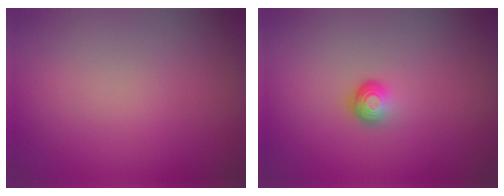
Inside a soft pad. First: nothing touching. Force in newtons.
{"total": 1.7, "press": 1.1, "slide": 1.3}